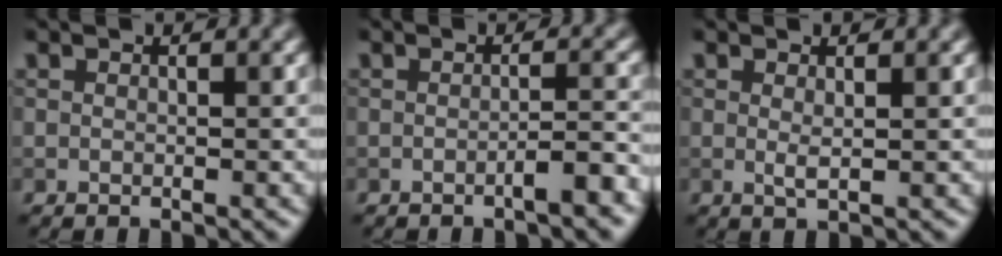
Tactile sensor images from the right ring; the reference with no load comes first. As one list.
[{"total": 2.3, "force": [-1.1, 0.5, 2.0], "torque": [-0.025, 0.008, -0.023]}, {"total": 1.0, "force": [0.3, 0.2, 0.9], "torque": [-0.018, -0.002, 0.004]}]